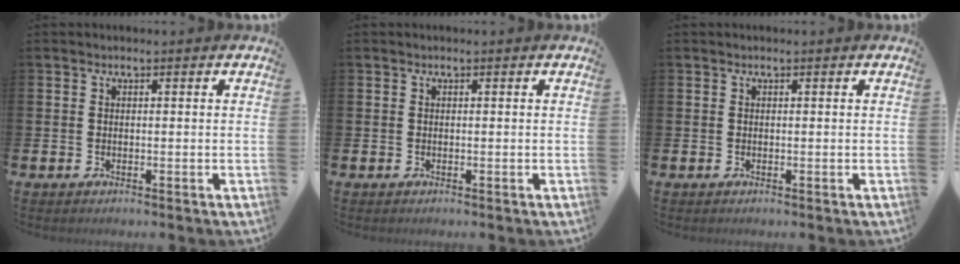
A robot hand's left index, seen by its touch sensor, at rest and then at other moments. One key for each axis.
{"total": 0.0}
{"total": 0.0}